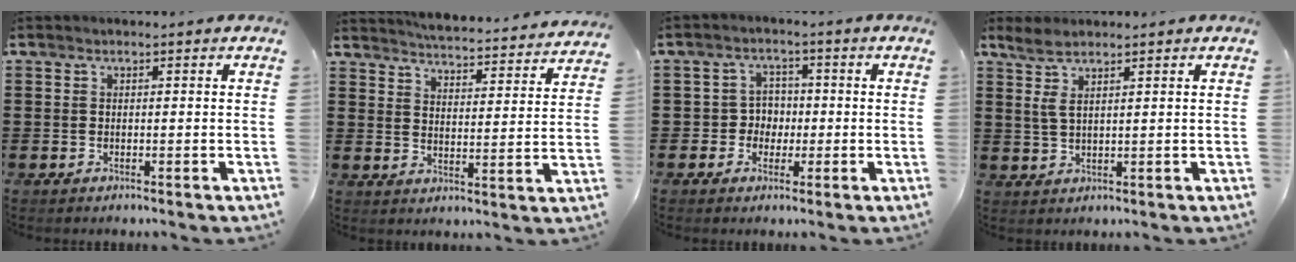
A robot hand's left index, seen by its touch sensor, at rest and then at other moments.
{"total": 4.1, "force": [4.1, -0.6, 0.3], "torque": [-0.028, -0.040, 0.065]}
{"total": 3.5, "force": [-0.8, 3.3, 1.1], "torque": [-0.035, 0.008, -0.020]}
{"total": 3.2, "force": [1.9, 0.8, 2.4], "torque": [-0.054, 0.004, 0.035]}